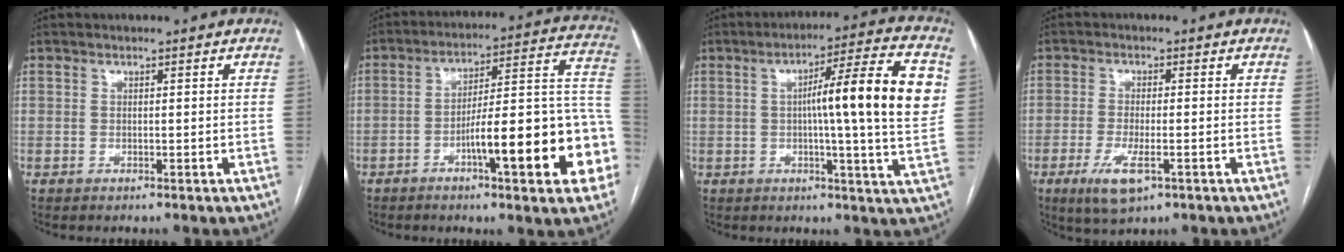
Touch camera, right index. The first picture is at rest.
{"total": 19.7, "force": [-6.8, 2.8, 18.2], "torque": [-0.187, 0.032, -0.090]}
{"total": 16.0, "force": [2.3, -0.3, 15.8], "torque": [-0.231, 0.013, 0.024]}
{"total": 6.1, "force": [-2.8, 1.7, 5.1], "torque": [-0.102, -0.012, -0.043]}